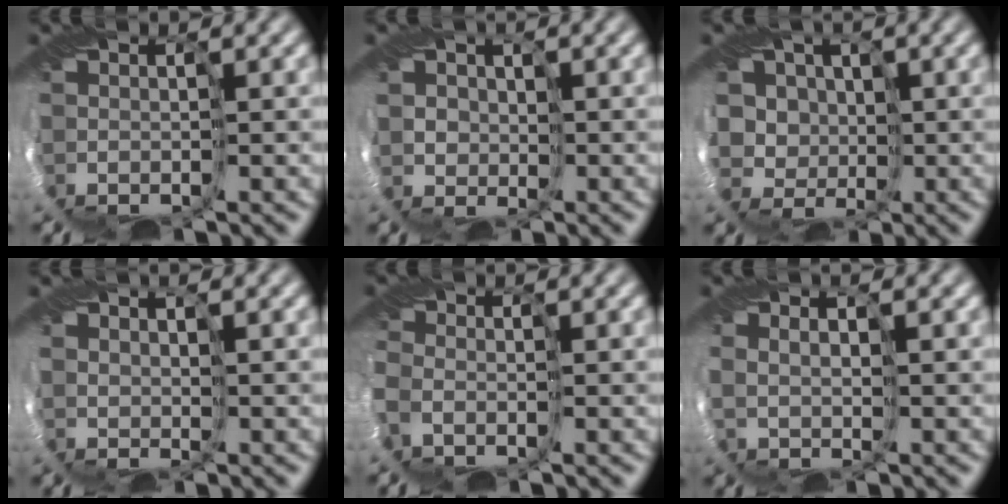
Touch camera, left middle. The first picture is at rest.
{"total": 2.4, "force": [1.5, 0.6, -1.8], "torque": [0.023, 0.008, 0.025]}
{"total": 4.7, "force": [3.2, 3.4, -0.5], "torque": [0.003, 0.005, 0.048]}
{"total": 2.7, "force": [2.0, -0.9, -1.6], "torque": [0.014, 0.008, 0.040]}
{"total": 2.5, "force": [-0.7, 2.3, 0.6], "torque": [-0.035, 0.002, -0.009]}
{"total": 2.1, "force": [2.1, -0.3, -0.4], "torque": [0.006, 0.015, 0.024]}